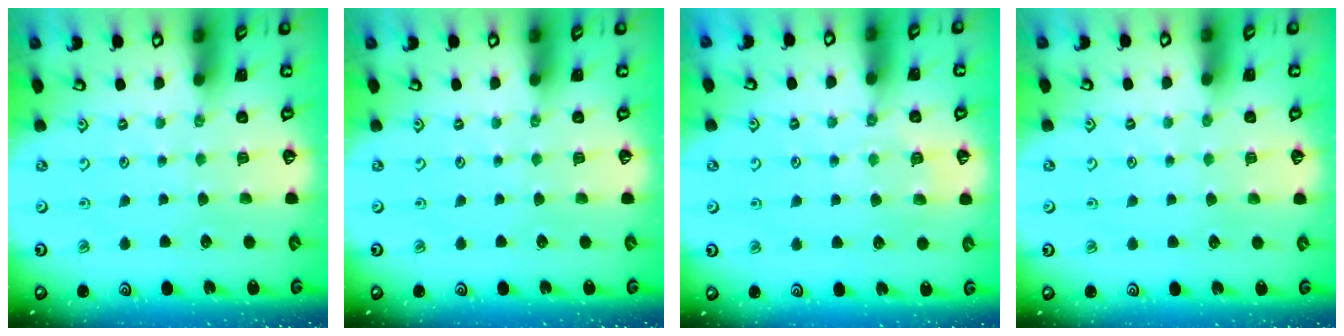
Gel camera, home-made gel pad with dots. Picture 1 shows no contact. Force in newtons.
{"total": 0.0}
{"total": 5.3, "press": 5.2, "slide": 0.6}
{"total": 0.9, "press": 0.9, "slide": 0.1}